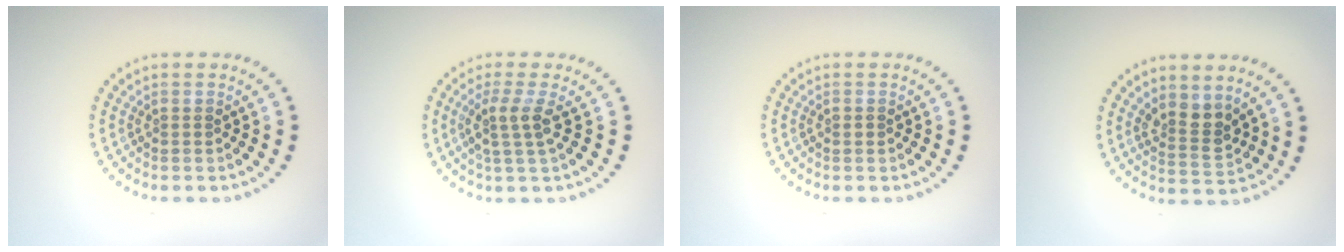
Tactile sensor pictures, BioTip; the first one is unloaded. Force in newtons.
{"total": 2.5, "press": 2.0, "slide": 1.6}
{"total": 0.8, "press": 0.8, "slide": 0.0}
{"total": 2.7, "press": 2.3, "slide": 1.4}